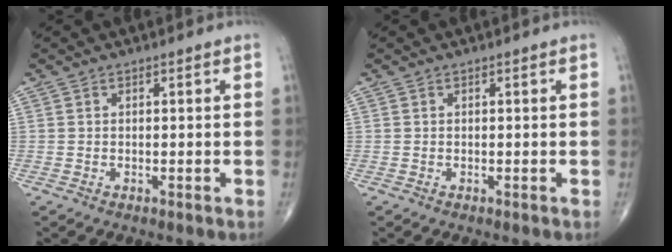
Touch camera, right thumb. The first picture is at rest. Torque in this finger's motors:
{"motor_torque": [0.00, 0.00, 0.00, 0.00, 0.00]}